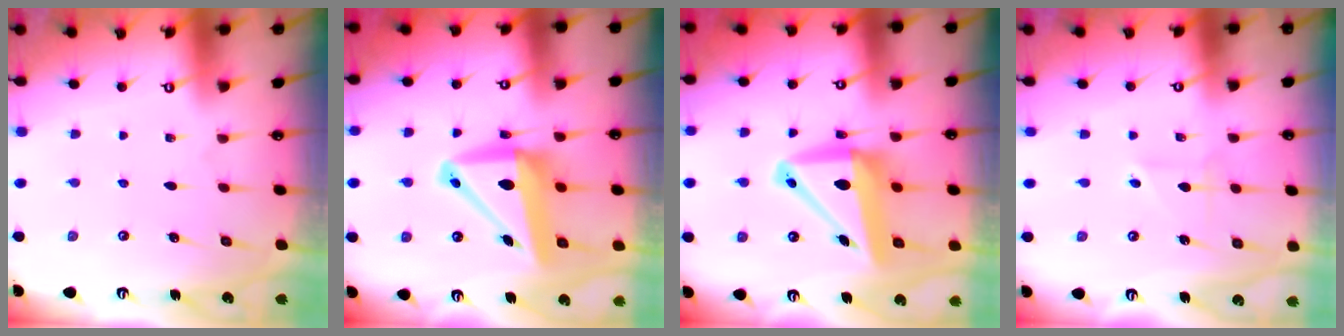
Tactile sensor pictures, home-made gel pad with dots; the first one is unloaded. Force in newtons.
{"total": 12.9, "press": 12.6, "slide": 2.8}
{"total": 12.9, "press": 12.6, "slide": 2.8}
{"total": 2.7, "press": 2.6, "slide": 0.3}